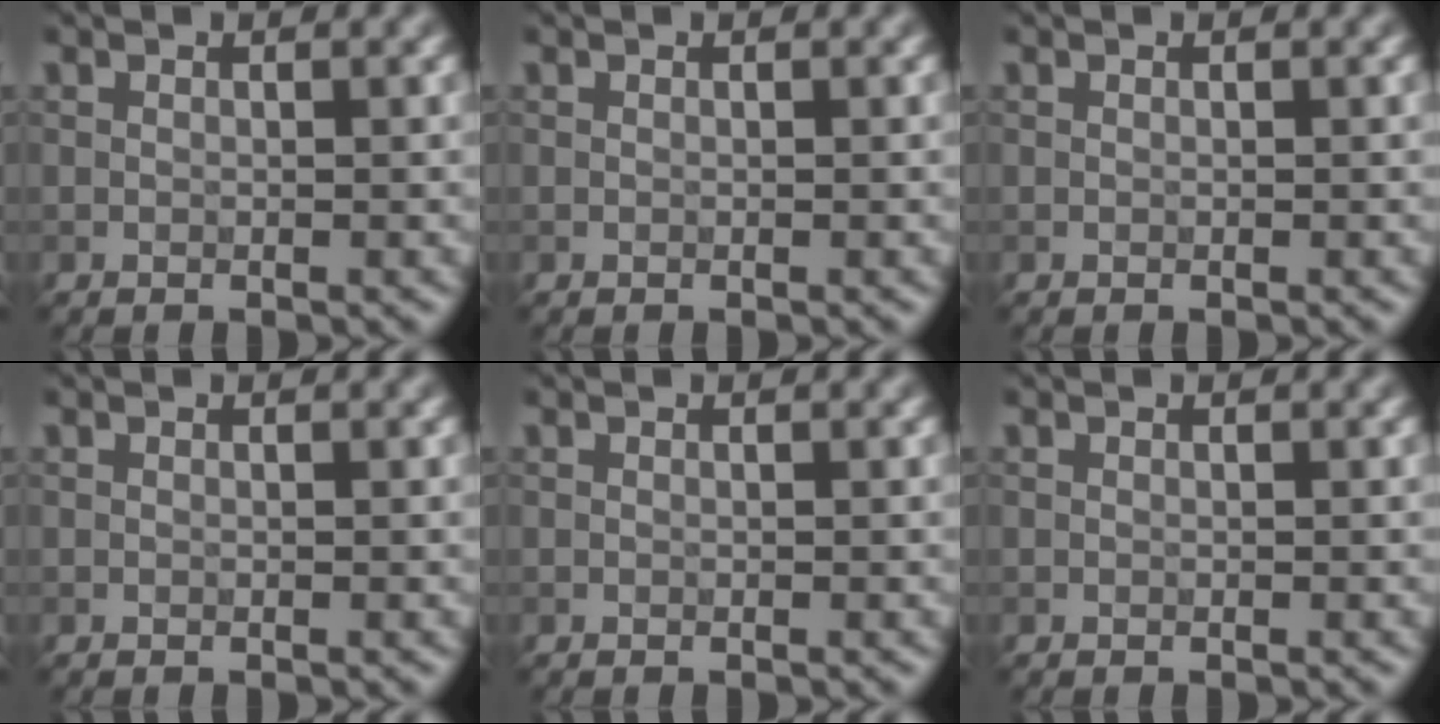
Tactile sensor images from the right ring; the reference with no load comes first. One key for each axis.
{"total": 0.0}
{"total": 0.0}
{"total": 0.0}
{"total": 0.0}
{"total": 0.0}